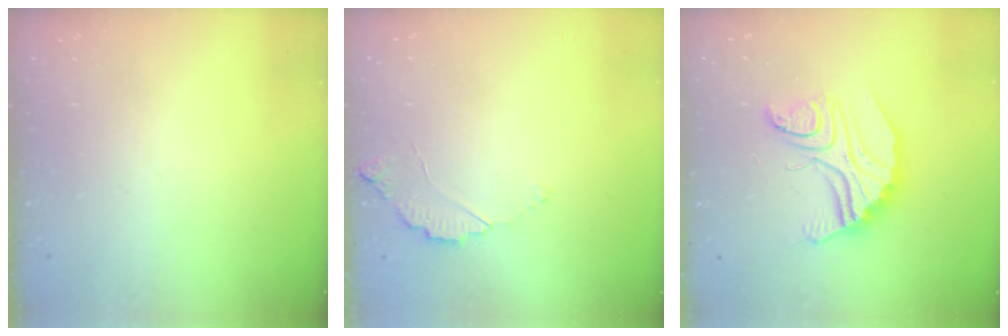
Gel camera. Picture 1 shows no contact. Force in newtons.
{"total": 2.9, "press": 2.9, "slide": 0.3}
{"total": 13.7, "press": 13.7, "slide": 1.4}